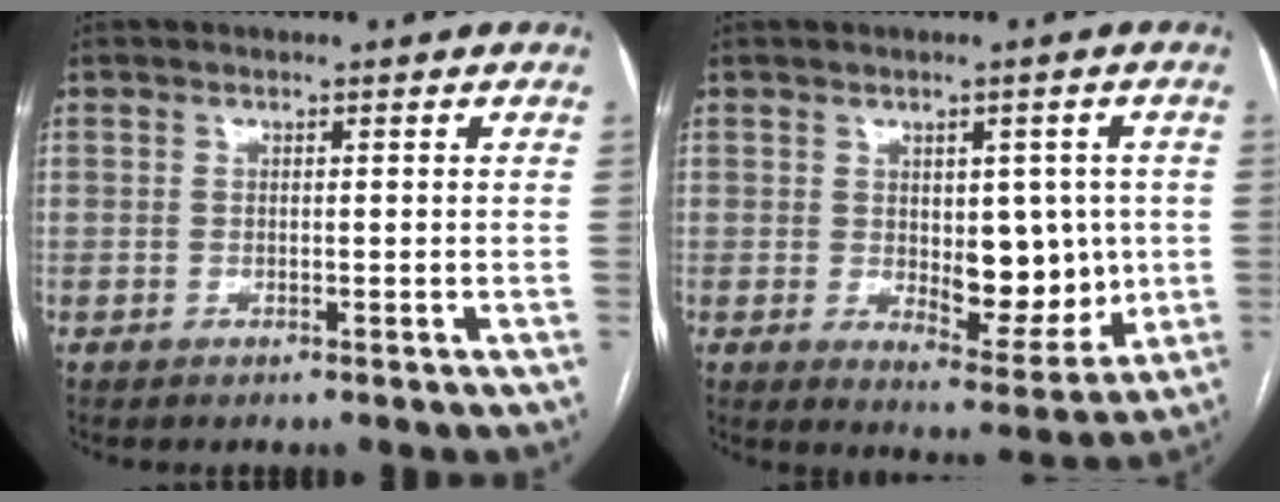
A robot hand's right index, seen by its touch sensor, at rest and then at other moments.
{"total": 9.0, "force": [0.1, 4.5, 7.8], "torque": [-0.093, 0.000, 0.020]}